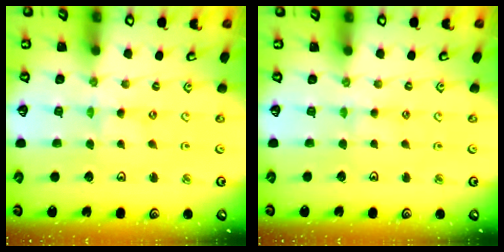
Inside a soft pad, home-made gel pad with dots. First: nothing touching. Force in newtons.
{"total": 2.6, "press": 2.6, "slide": 0.4}